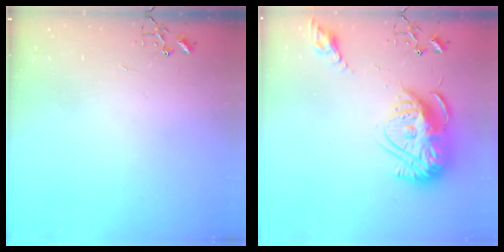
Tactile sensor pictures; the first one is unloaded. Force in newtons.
{"total": 17.6, "press": 17.5, "slide": 1.6}